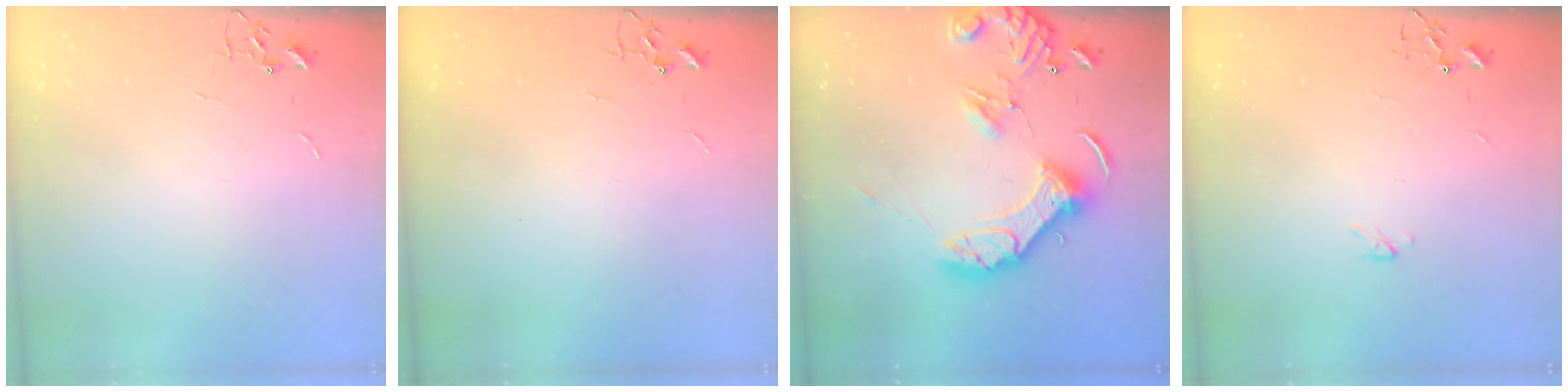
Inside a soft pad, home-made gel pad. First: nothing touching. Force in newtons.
{"total": 0.0}
{"total": 15.2, "press": 15.0, "slide": 2.2}
{"total": 2.3, "press": 2.3, "slide": 0.4}